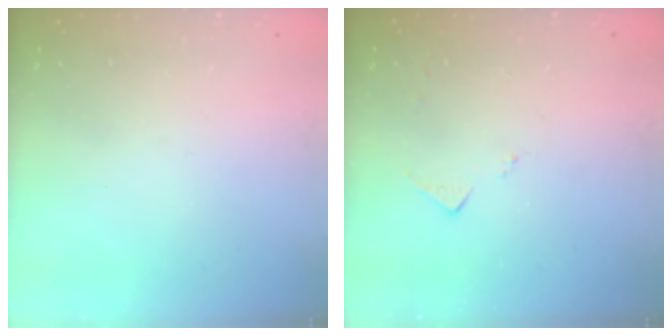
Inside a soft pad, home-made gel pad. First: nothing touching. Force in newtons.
{"total": 5.5, "press": 5.5, "slide": 0.7}